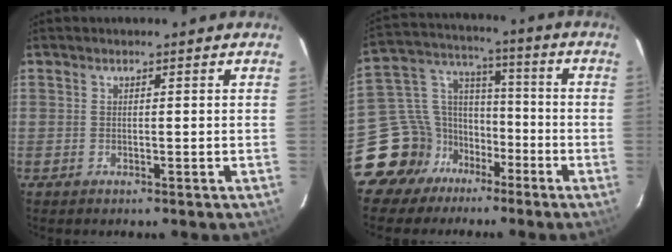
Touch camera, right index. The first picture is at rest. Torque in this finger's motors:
{"motor_torque": [-0.83, -0.42, -0.96, -0.21]}